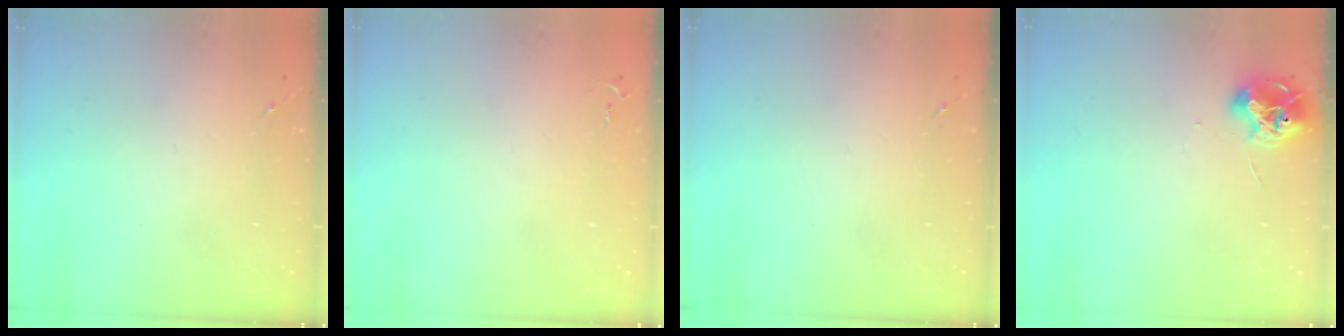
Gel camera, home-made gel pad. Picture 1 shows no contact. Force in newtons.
{"total": 2.6, "press": 2.6, "slide": 0.4}
{"total": 0.0}
{"total": 9.3, "press": 9.3, "slide": 1.0}